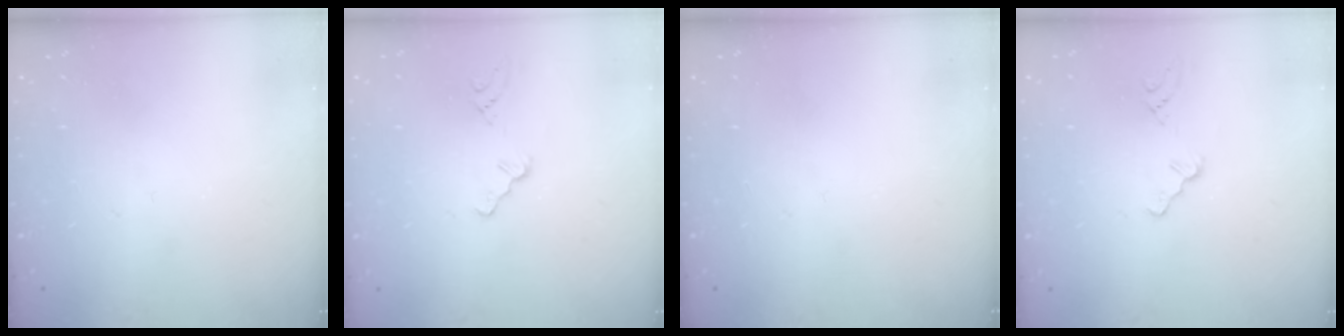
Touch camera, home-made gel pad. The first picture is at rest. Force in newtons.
{"total": 1.8, "press": 1.8, "slide": 0.3}
{"total": 0.0}
{"total": 1.8, "press": 1.8, "slide": 0.3}